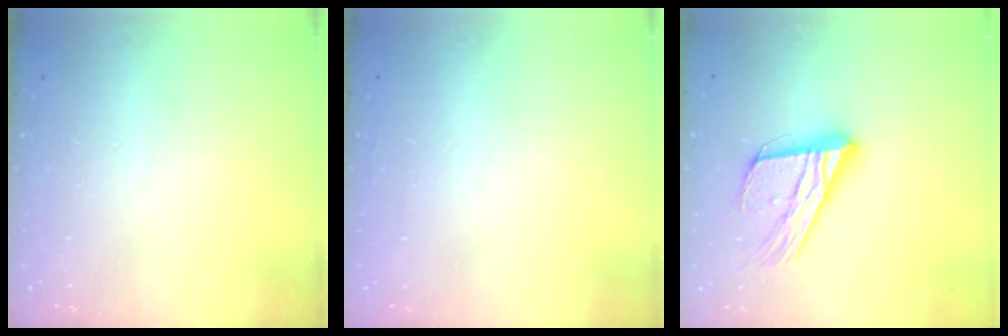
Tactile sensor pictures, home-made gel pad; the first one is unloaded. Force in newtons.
{"total": 1.6, "press": 1.6, "slide": 0.0}
{"total": 18.1, "press": 18.0, "slide": 1.6}